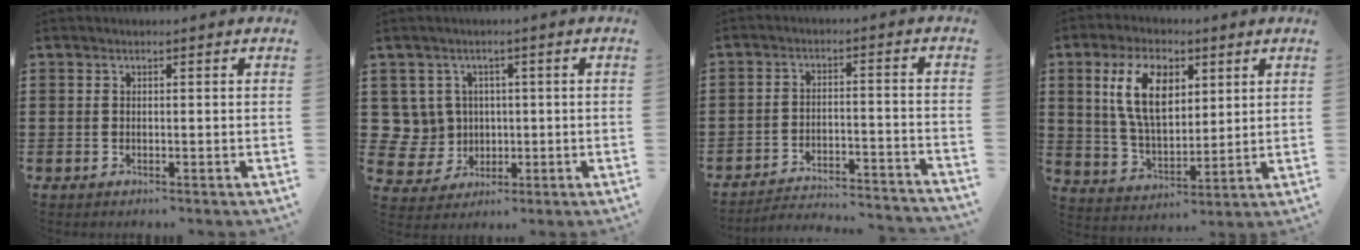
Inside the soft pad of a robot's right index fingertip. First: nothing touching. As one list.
[{"total": 5.9, "force": [0.7, 5.8, 1.2], "torque": [-0.065, 0.010, 0.013]}, {"total": 3.9, "force": [-3.8, 0.2, 0.9], "torque": [-0.022, -0.001, -0.081]}, {"total": 10.7, "force": [4.0, 5.9, 7.9], "torque": [-0.170, 0.014, 0.071]}]